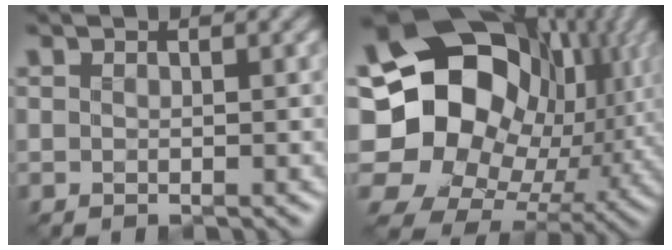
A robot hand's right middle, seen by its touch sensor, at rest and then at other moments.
{"total": 19.2, "force": [1.8, 15.7, 11.0], "torque": [-0.209, -0.001, 0.041]}